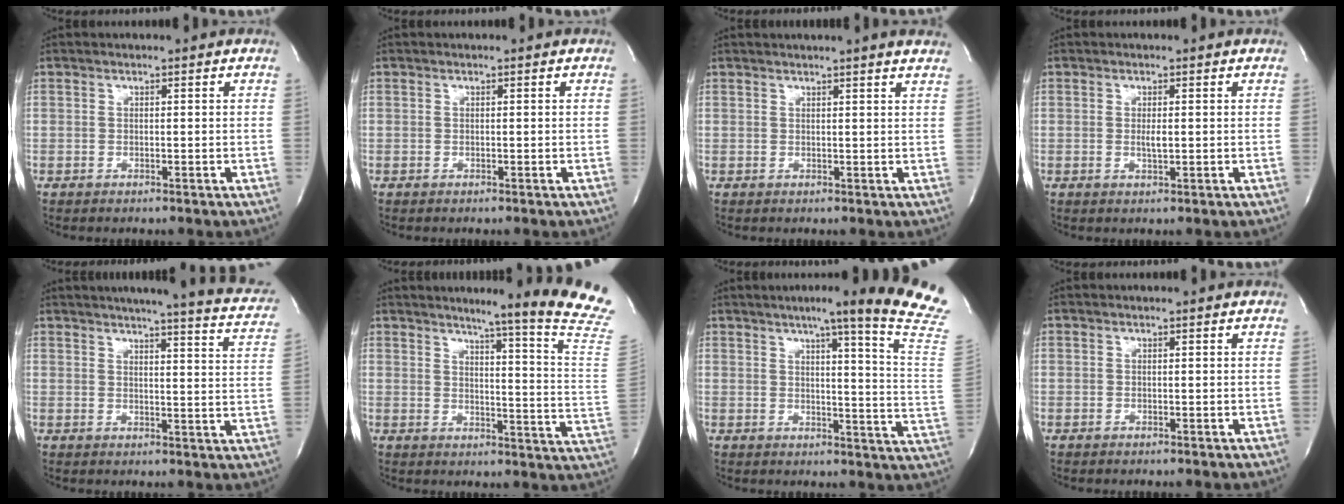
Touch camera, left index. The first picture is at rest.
{"total": 0.0}
{"total": 7.3, "force": [6.7, -0.5, 3.0], "torque": [-0.041, 0.011, 0.061]}
{"total": 1.3, "force": [0.0, 0.2, 1.3], "torque": [-0.028, -0.003, 0.001]}
{"total": 18.9, "force": [16.6, 1.5, 9.0], "torque": [-0.117, -0.038, 0.180]}
{"total": 17.9, "force": [14.8, -2.7, 9.7], "torque": [-0.129, -0.099, 0.168]}
{"total": 19.0, "force": [14.4, -2.0, 12.3], "torque": [-0.162, -0.065, 0.162]}
{"total": 0.0}